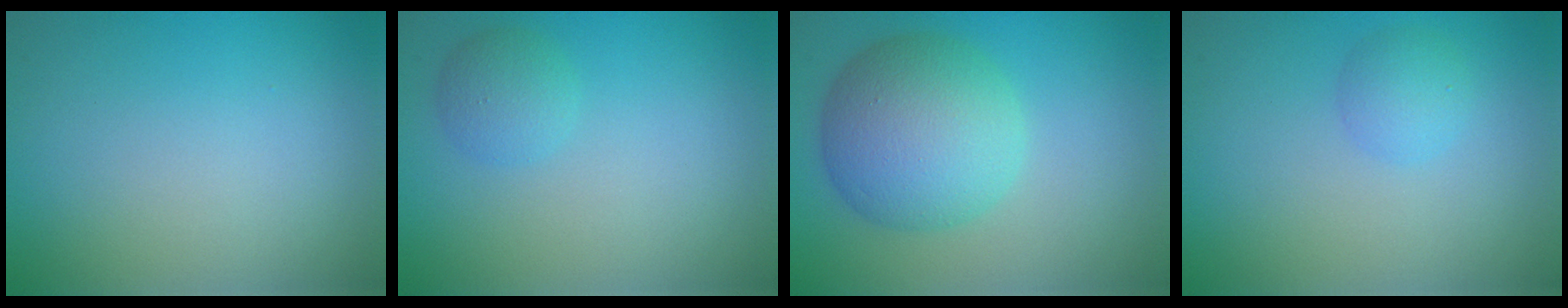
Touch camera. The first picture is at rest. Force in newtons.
{"total": 1.9, "press": 1.9, "slide": 0.1}
{"total": 8.0, "press": 8.0, "slide": 0.2}
{"total": 1.8, "press": 1.7, "slide": 0.2}